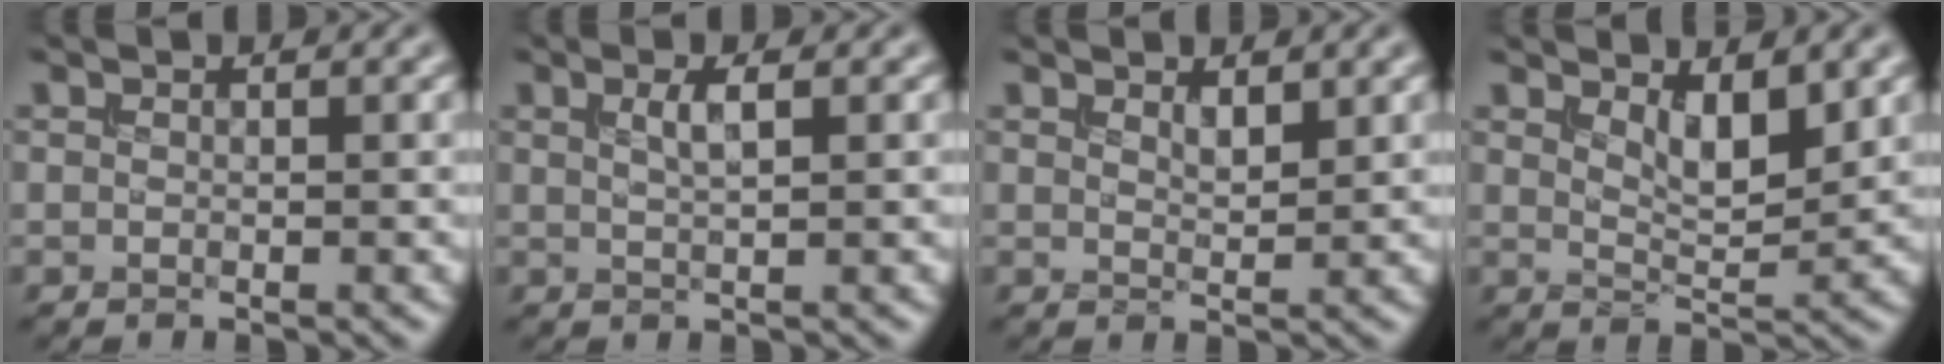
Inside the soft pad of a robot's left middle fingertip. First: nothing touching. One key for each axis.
{"total": 1.9, "fx": 0.6, "fy": 0.5, "fz": 1.7, "tx": -0.030, "ty": 0.003, "tz": 0.009}
{"total": 1.4, "fx": 1.0, "fy": 0.4, "fz": 0.9, "tx": -0.016, "ty": -0.002, "tz": 0.018}
{"total": 3.4, "fx": 1.7, "fy": 1.2, "fz": 2.7, "tx": -0.048, "ty": -0.010, "tz": 0.032}